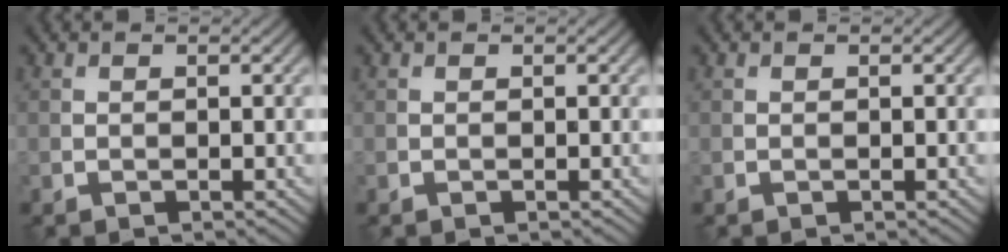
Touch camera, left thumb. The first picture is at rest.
{"total": 0.0}
{"total": 0.0}